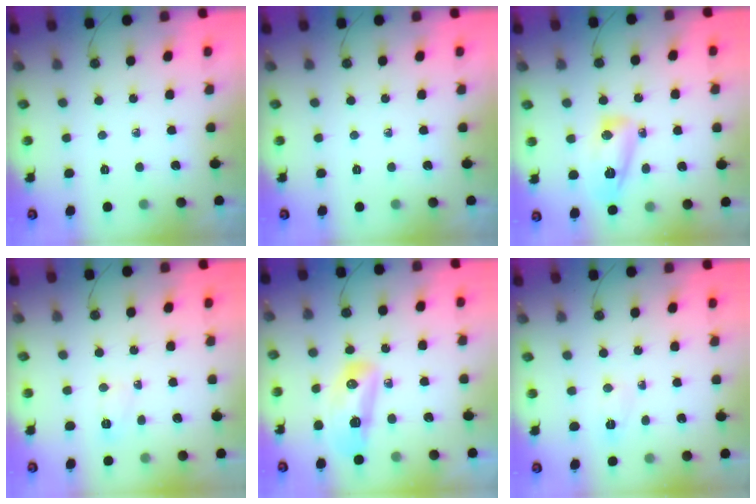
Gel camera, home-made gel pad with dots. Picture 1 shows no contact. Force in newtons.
{"total": 0.0}
{"total": 10.1, "press": 10.1, "slide": 0.8}
{"total": 3.6, "press": 3.5, "slide": 0.6}
{"total": 18.3, "press": 14.2, "slide": 11.6}
{"total": 2.9, "press": 2.7, "slide": 1.2}